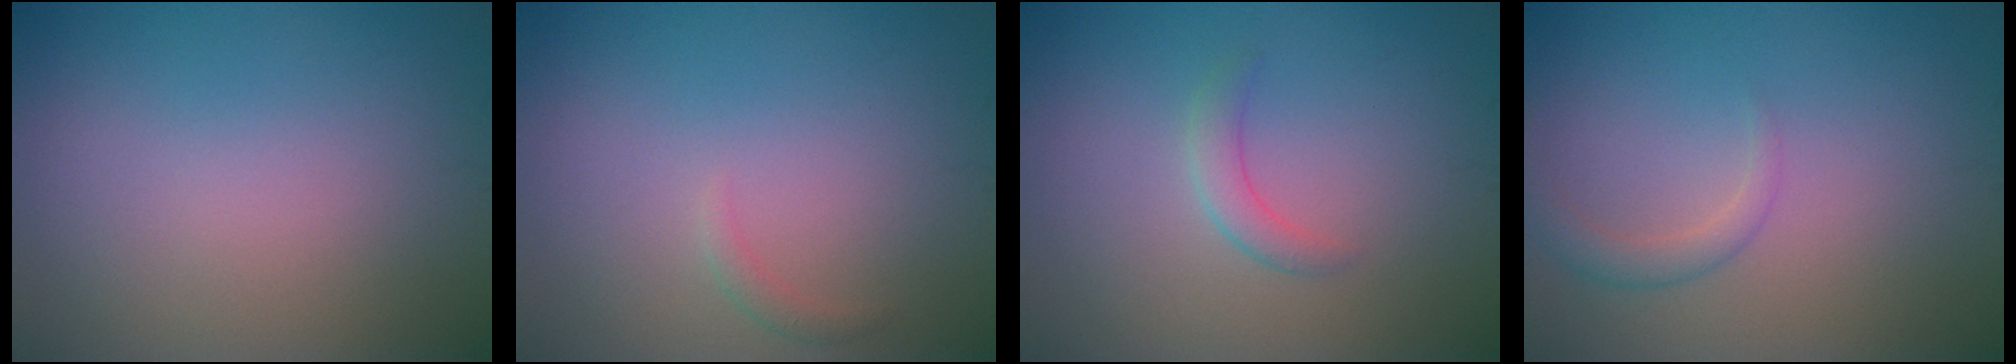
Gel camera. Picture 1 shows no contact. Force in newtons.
{"total": 0.8, "press": 0.8, "slide": 0.1}
{"total": 1.7, "press": 1.7, "slide": 0.1}
{"total": 1.7, "press": 1.7, "slide": 0.1}